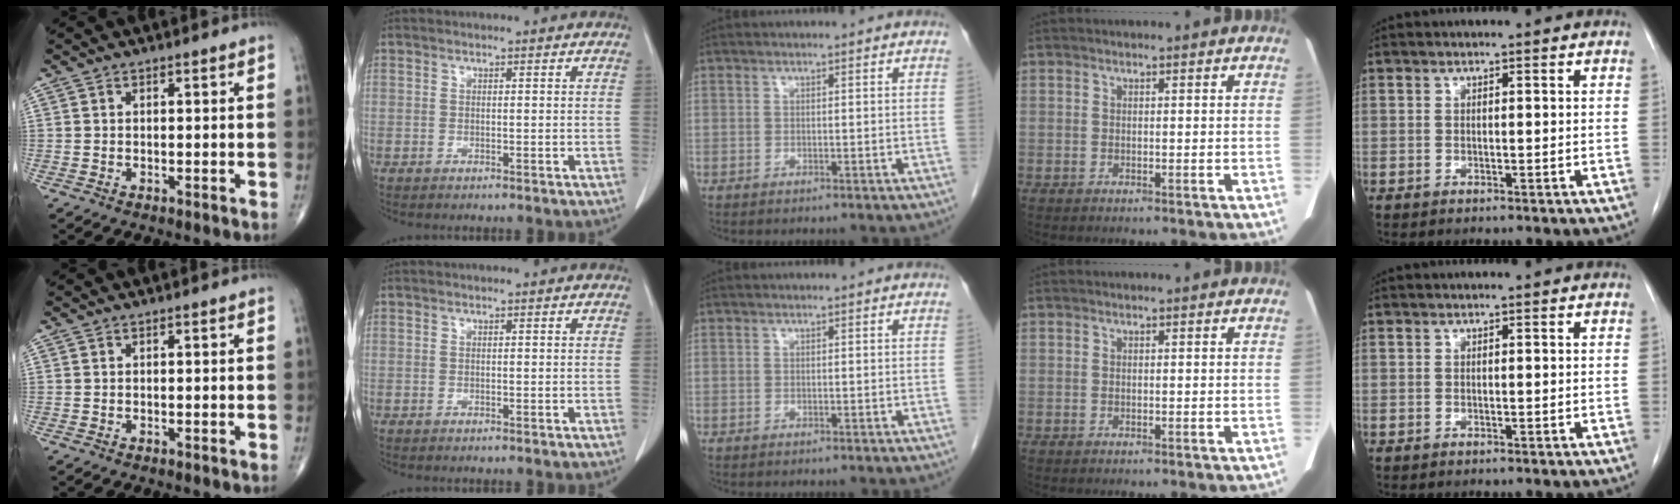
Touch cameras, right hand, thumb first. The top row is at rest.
{}